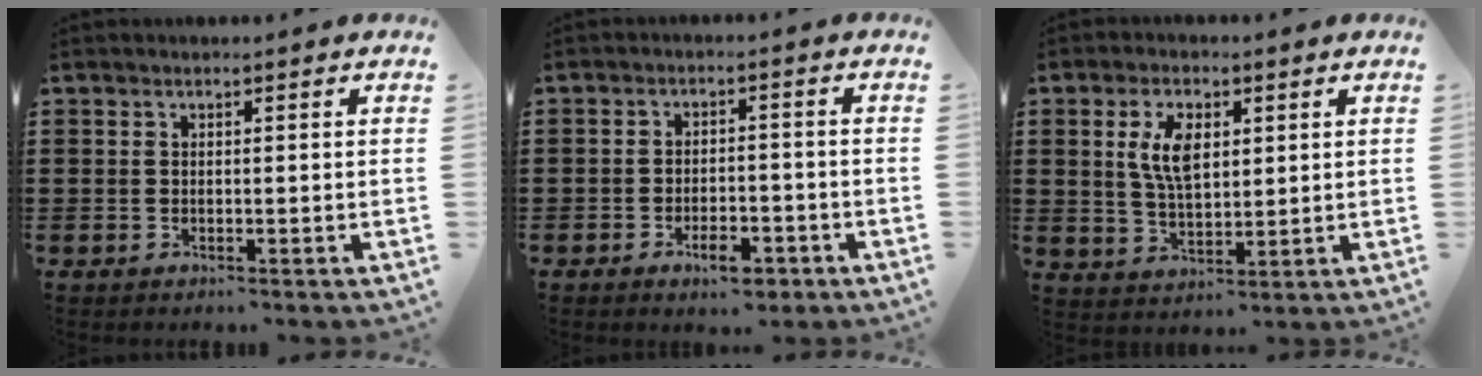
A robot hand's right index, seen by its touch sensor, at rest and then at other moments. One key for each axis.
{"total": 4.9, "fx": -3.0, "fy": 2.0, "fz": 3.2, "tx": -0.058, "ty": 0.009, "tz": -0.055}
{"total": 6.6, "fx": 1.9, "fy": 3.4, "fz": 5.3, "tx": -0.114, "ty": 0.012, "tz": 0.032}